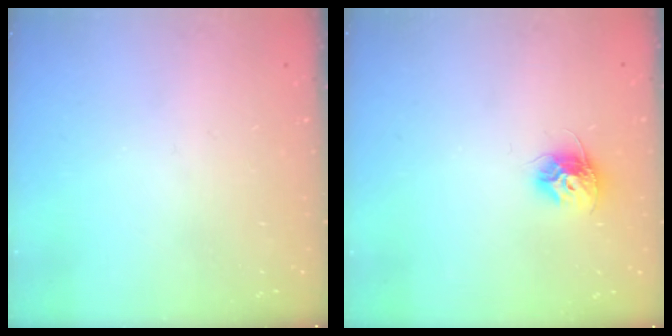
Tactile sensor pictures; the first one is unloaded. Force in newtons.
{"total": 9.4, "press": 9.4, "slide": 0.2}